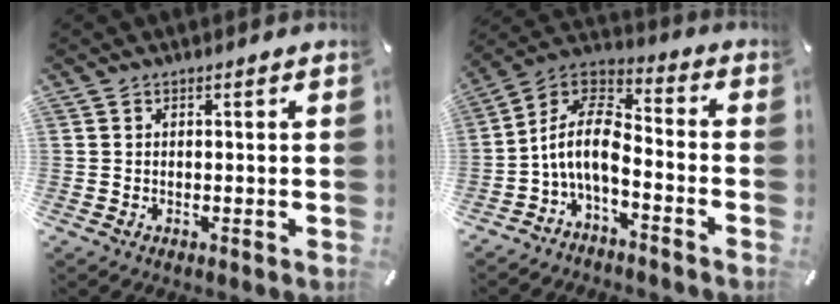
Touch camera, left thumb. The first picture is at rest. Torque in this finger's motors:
{"motor_torque": [-0.33, 1.23, 1.10, 0.67, 0.42]}